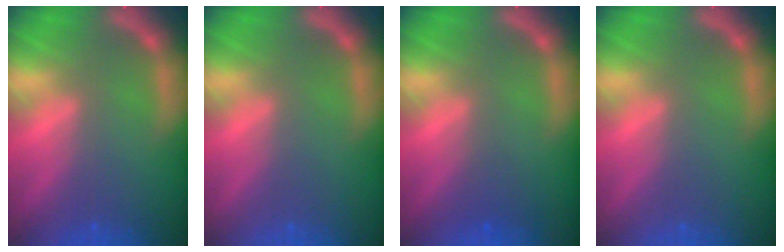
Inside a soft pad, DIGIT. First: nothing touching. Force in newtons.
{"total": 0.0}
{"total": 1.0}
{"total": 0.0}